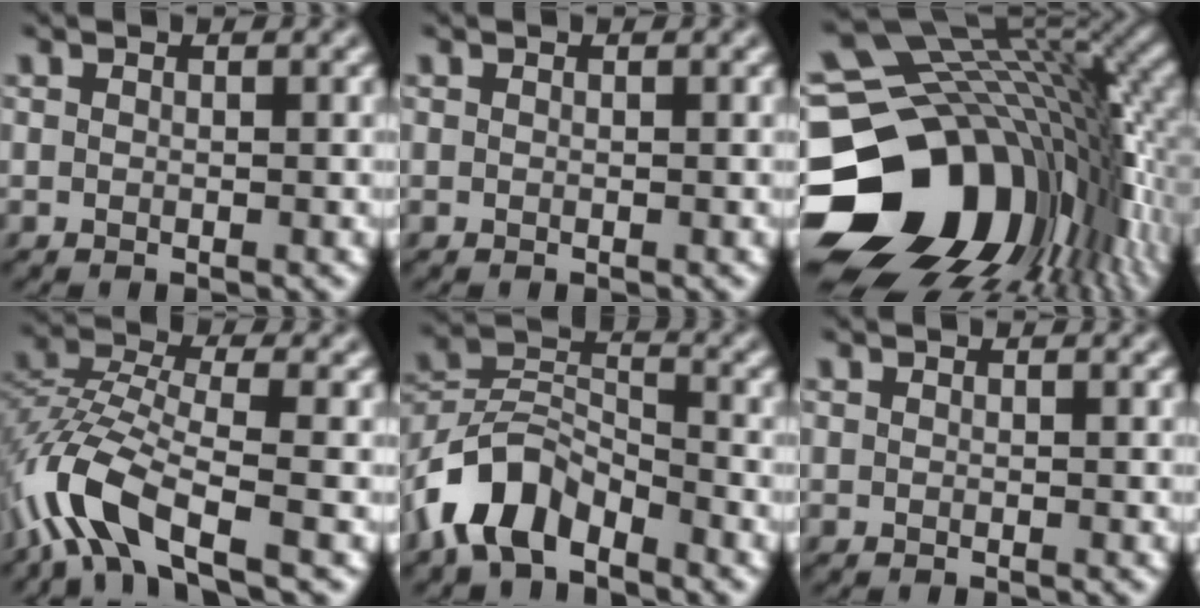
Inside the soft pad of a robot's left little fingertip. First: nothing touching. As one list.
[{"total": 0.0}, {"total": 19.0, "force": [-4.8, 13.8, 12.1], "torque": [-0.258, -0.024, -0.072]}, {"total": 7.4, "force": [-4.4, 2.5, 5.4], "torque": [-0.120, 0.006, -0.100]}, {"total": 6.8, "force": [-4.7, 3.3, 3.6], "torque": [-0.065, 0.008, -0.100]}, {"total": 0.0}]